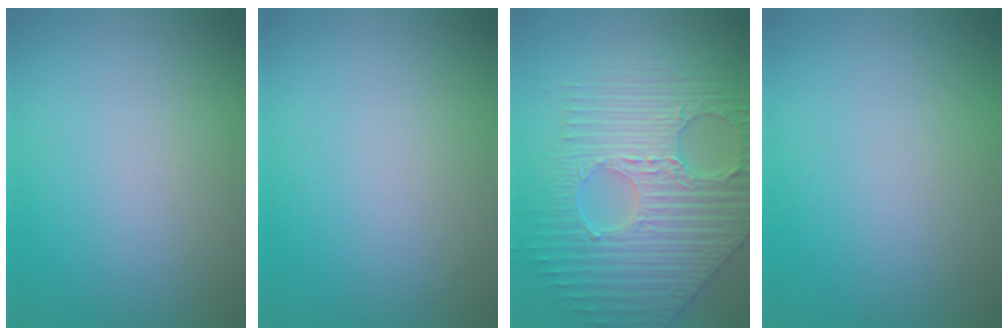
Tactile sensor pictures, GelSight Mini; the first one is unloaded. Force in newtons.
{"total": 0.0}
{"total": 8.2, "press": 6.7, "slide": 4.6}
{"total": 0.0}